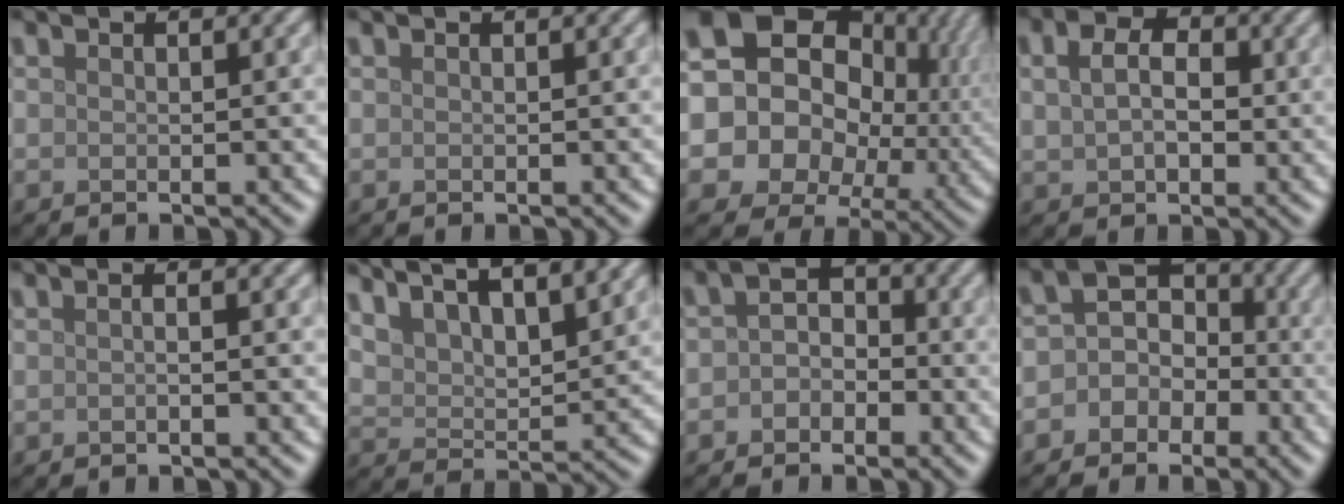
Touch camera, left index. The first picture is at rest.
{"total": 0.0}
{"total": 20.4, "force": [2.0, 17.1, 10.9], "torque": [-0.192, 0.009, 0.018]}
{"total": 4.6, "force": [1.0, 3.2, 3.1], "torque": [-0.061, 0.007, 0.008]}
{"total": 0.8, "force": [-0.1, 0.2, 0.8], "torque": [-0.013, -0.003, -0.008]}
{"total": 12.4, "force": [8.9, 4.5, 7.4], "torque": [-0.117, 0.039, 0.114]}
{"total": 2.5, "force": [-1.1, 1.9, 1.2], "torque": [-0.016, 0.011, -0.029]}
{"total": 4.2, "force": [-1.0, 3.6, 1.7], "torque": [0.009, 0.015, -0.037]}